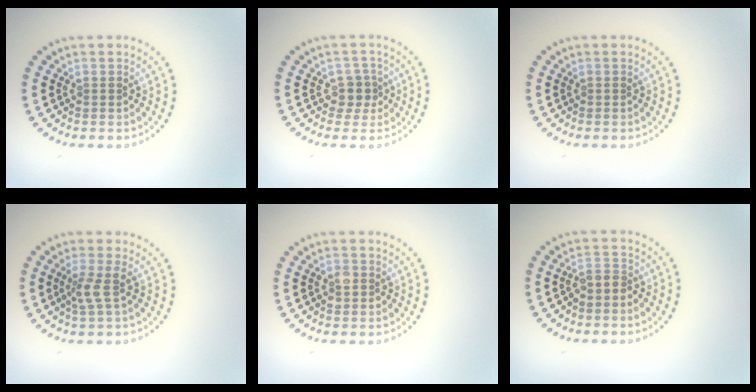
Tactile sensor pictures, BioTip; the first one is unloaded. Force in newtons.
{"total": 1.8, "press": 1.4, "slide": 1.1}
{"total": 0.0}
{"total": 1.9, "press": 1.5, "slide": 1.3}
{"total": 1.3, "press": 1.3, "slide": 0.2}
{"total": 1.8, "press": 1.4, "slide": 1.2}